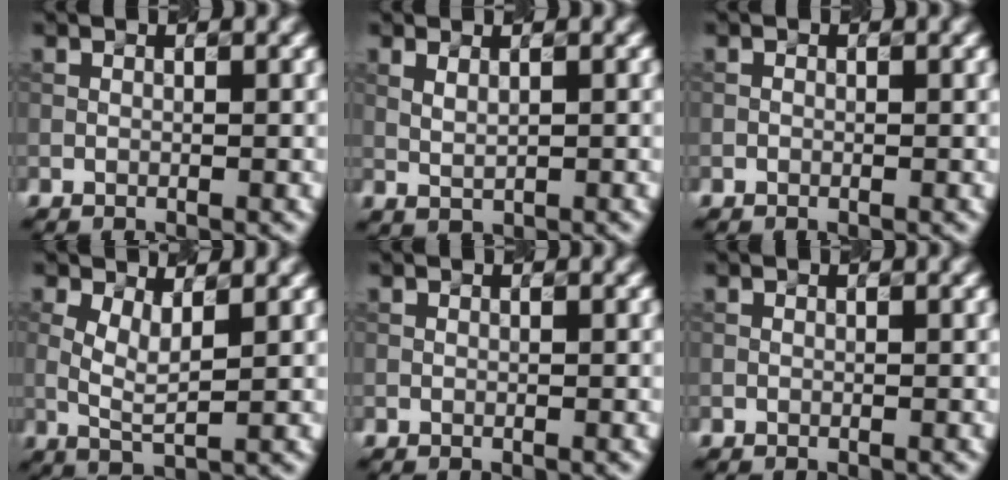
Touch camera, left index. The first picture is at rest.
{"total": 1.2, "force": [0.6, 0.4, 1.0], "torque": [-0.023, -0.002, 0.017]}
{"total": 0.0}
{"total": 3.3, "force": [0.9, 1.1, 3.0], "torque": [-0.064, -0.003, 0.018]}
{"total": 0.0}
{"total": 0.0}